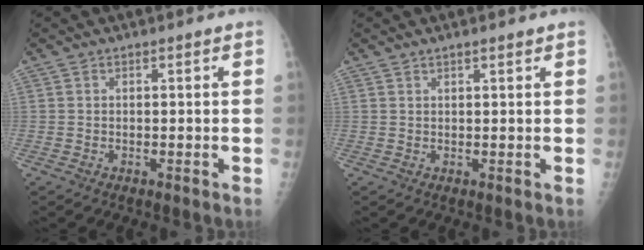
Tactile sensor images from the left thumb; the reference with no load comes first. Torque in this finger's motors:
{"motor_torque": [-0.13, 0.02, 0.05, 0.02, 0.01]}